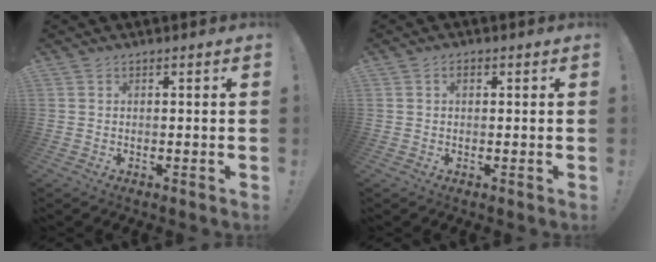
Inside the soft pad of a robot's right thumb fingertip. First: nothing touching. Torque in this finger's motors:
{"motor_torque": [-0.03, 0.16, 0.10, -0.21, 0.00]}